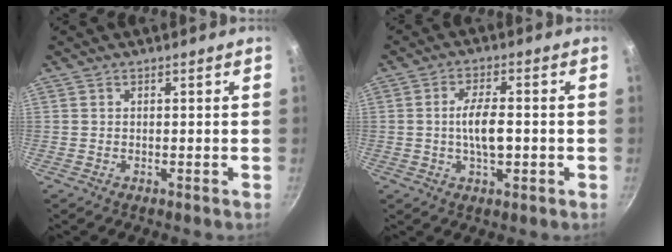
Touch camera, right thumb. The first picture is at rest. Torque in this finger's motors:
{"motor_torque": [2.24, 2.01, 1.50, -1.28, 0.61]}